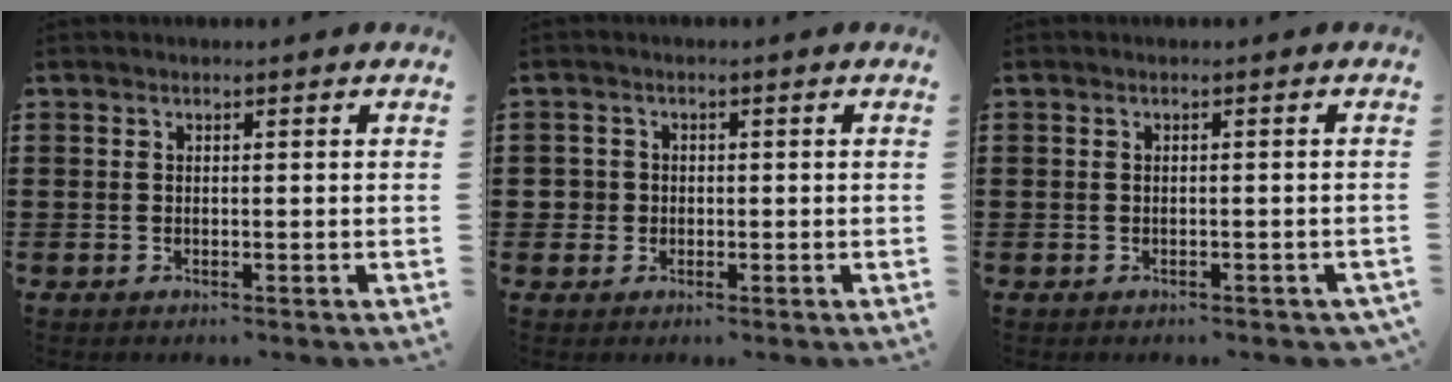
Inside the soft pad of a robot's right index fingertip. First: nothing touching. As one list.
[{"total": 2.0, "force": [-0.3, 1.9, 0.3], "torque": [-0.015, 0.008, -0.010]}, {"total": 0.6, "force": [-0.5, 0.1, 0.3], "torque": [-0.008, -0.004, -0.009]}]